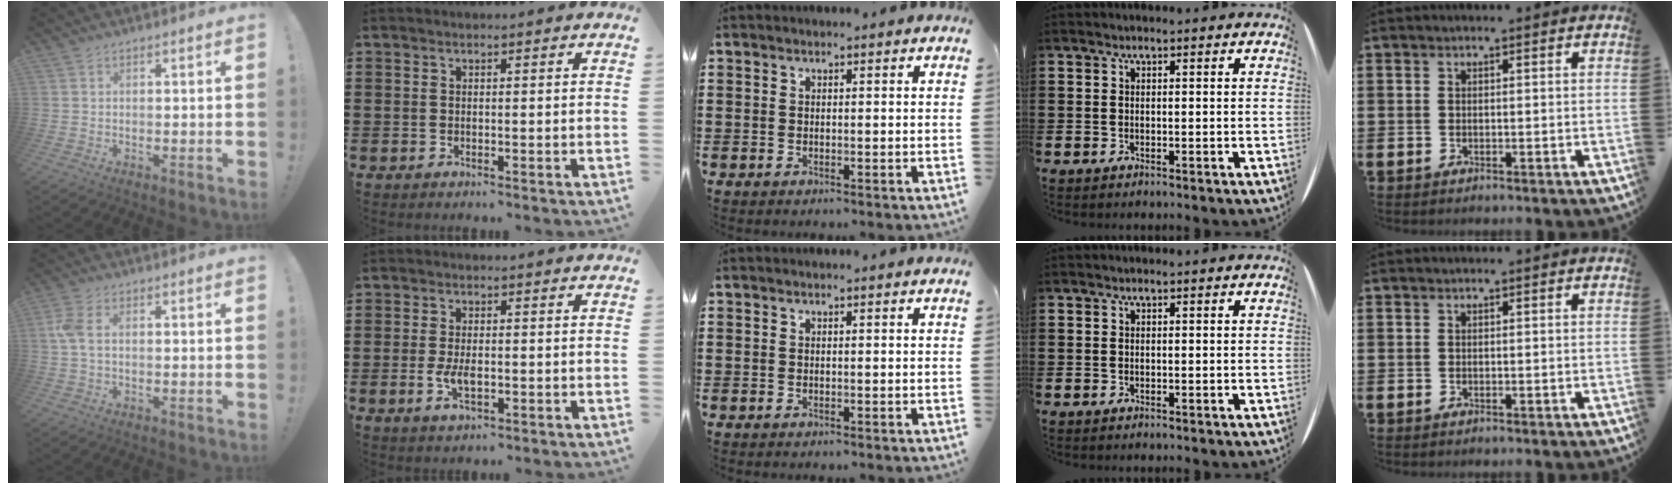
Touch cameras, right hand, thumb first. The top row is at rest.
{"thumb": {"total": 4.8, "force": [0.4, 2.4, 4.2], "torque": [-0.099, 0.009, 0.009]}, "index": {"total": 3.8, "force": [-0.7, 1.6, 3.4], "torque": [-0.069, -0.004, -0.011]}}